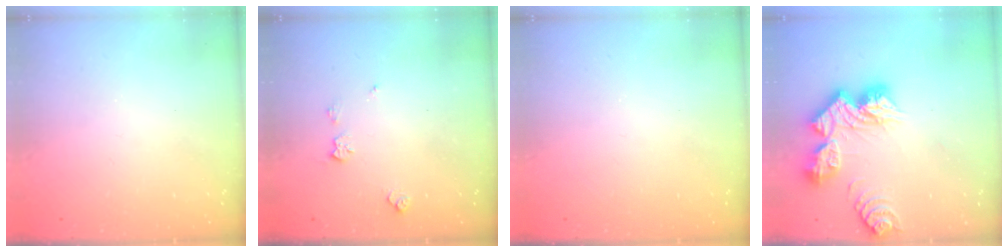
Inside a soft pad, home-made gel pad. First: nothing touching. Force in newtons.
{"total": 5.9, "press": 5.9, "slide": 0.8}
{"total": 0.0}
{"total": 14.1, "press": 14.1, "slide": 1.3}